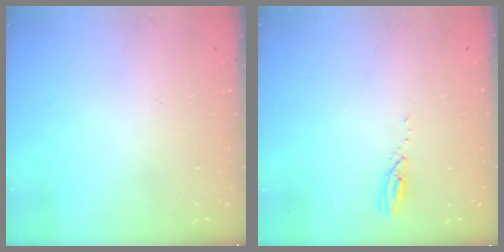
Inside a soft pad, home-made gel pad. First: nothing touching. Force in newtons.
{"total": 3.2, "press": 3.2, "slide": 0.2}